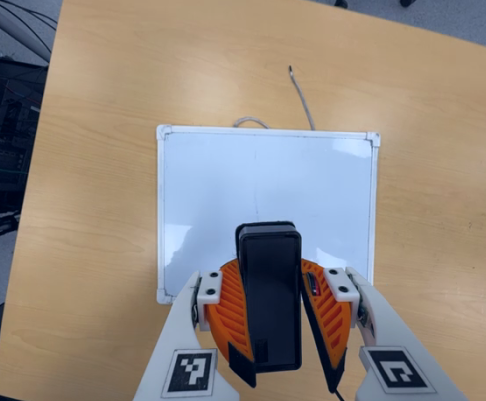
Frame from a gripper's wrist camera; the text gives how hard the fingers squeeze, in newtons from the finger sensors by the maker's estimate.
{"total": 10.0, "left": 10.4, "right": 9.6}